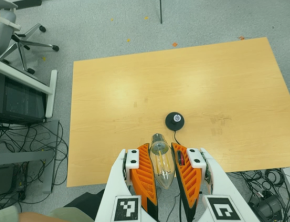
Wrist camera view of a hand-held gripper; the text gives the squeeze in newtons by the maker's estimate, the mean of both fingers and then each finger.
{"total": 22.0, "left": 24.3, "right": 19.7}